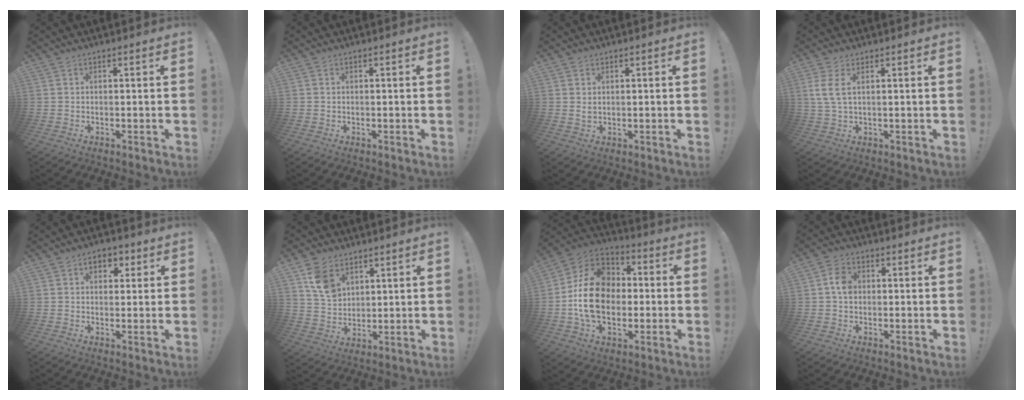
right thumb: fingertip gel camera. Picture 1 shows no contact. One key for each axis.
{"total": 0.6, "fx": 0.4, "fy": 0.5, "fz": -0.2, "tx": 0.003, "ty": 0.003, "tz": 0.007}
{"total": 1.6, "fx": 1.1, "fy": 1.0, "fz": 0.7, "tx": -0.007, "ty": 0.001, "tz": 0.017}
{"total": 4.8, "fx": 1.8, "fy": 1.3, "fz": 4.3, "tx": -0.081, "ty": -0.008, "tz": 0.032}
{"total": 5.1, "fx": 1.8, "fy": 3.7, "fz": 3.1, "tx": -0.033, "ty": 0.002, "tz": 0.028}
{"total": 10.4, "fx": 5.7, "fy": 7.4, "fz": 4.5, "tx": -0.070, "ty": -0.023, "tz": 0.113}
{"total": 19.4, "fx": -1.1, "fy": 14.9, "fz": 12.4, "tx": -0.207, "ty": 0.028, "tz": -0.008}
{"total": 5.4, "fx": 0.3, "fy": 4.2, "fz": 3.4, "tx": -0.049, "ty": 0.009, "tz": 0.006}